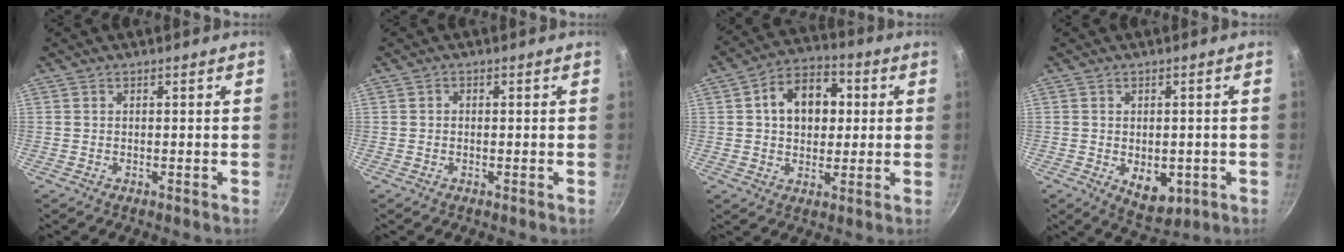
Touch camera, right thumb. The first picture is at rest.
{"total": 0.7, "force": [-0.2, 0.6, 0.3], "torque": [-0.006, 0.004, -0.003]}
{"total": 12.2, "force": [2.1, 8.9, 8.2], "torque": [-0.090, 0.015, 0.021]}
{"total": 7.1, "force": [-1.7, 4.5, 5.3], "torque": [-0.055, -0.007, -0.010]}